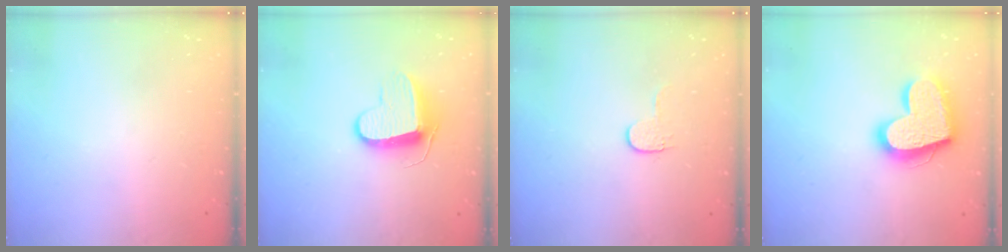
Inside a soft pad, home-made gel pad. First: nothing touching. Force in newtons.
{"total": 9.8, "press": 9.8, "slide": 0.5}
{"total": 3.6, "press": 3.6, "slide": 0.4}
{"total": 19.5, "press": 19.4, "slide": 1.6}